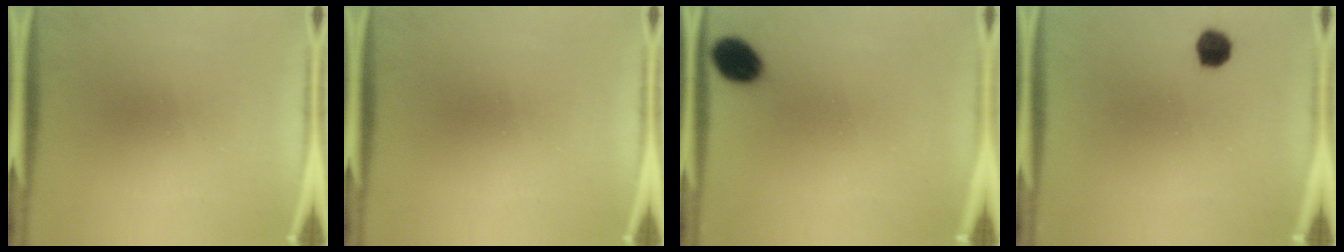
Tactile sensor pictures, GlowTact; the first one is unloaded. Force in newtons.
{"total": 0.0}
{"total": 7.1}
{"total": 4.2}